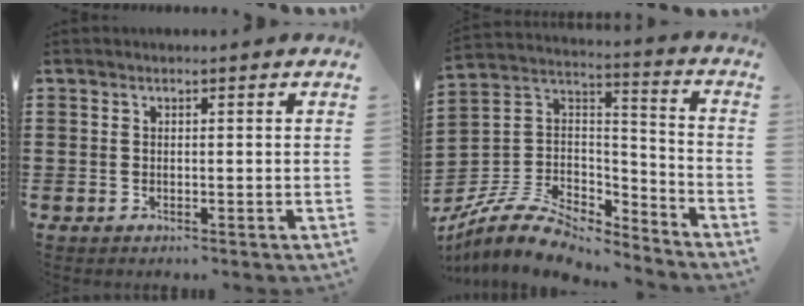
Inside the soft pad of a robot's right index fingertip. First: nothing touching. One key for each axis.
{"total": 8.6, "fx": -6.9, "fy": 3.8, "fz": 3.3, "tx": -0.083, "ty": 0.009, "tz": -0.136}